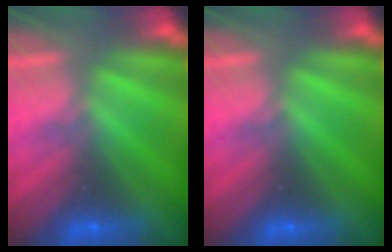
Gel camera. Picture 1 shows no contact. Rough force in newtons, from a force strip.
{"total": 0.0}